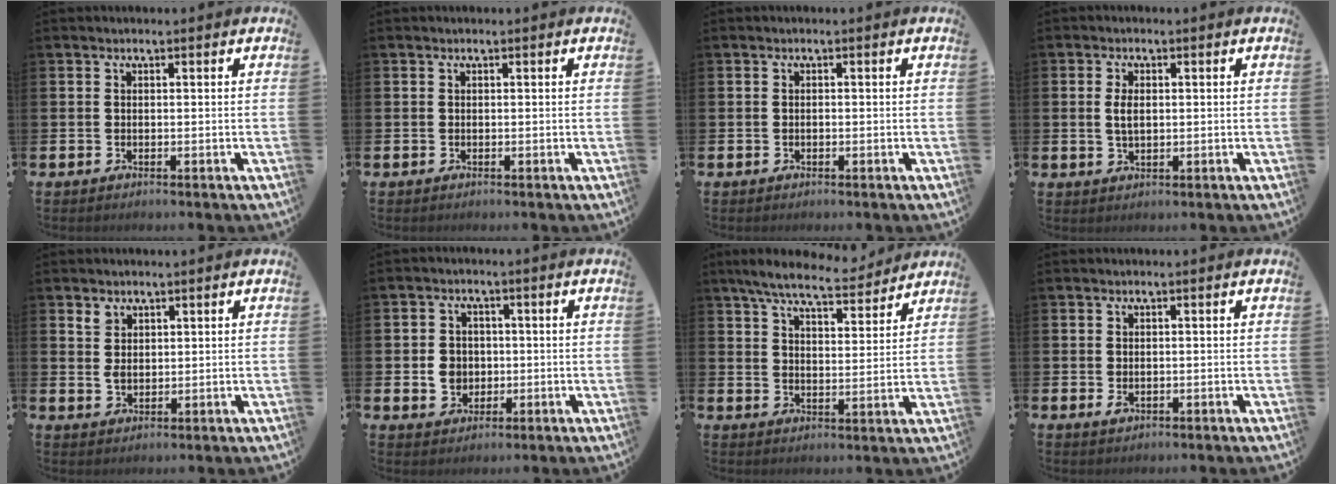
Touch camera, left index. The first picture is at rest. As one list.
[{"total": 0.0}, {"total": 0.0}, {"total": 2.7, "force": [0.6, 1.4, 2.2], "torque": [-0.030, 0.000, 0.006]}, {"total": 2.5, "force": [1.7, 1.7, 0.9], "torque": [-0.009, 0.001, 0.029]}, {"total": 4.0, "force": [0.0, 3.7, 1.4], "torque": [-0.015, 0.002, -0.007]}, {"total": 7.9, "force": [7.2, 1.5, 2.7], "torque": [-0.070, -0.037, 0.127]}, {"total": 1.3, "force": [0.0, 0.8, 1.0], "torque": [-0.011, 0.000, -0.003]}]